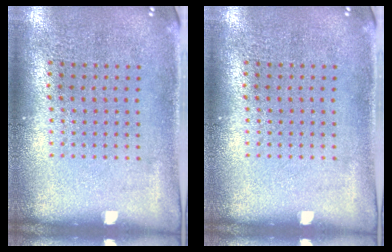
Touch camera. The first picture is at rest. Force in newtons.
{"total": 0.0}